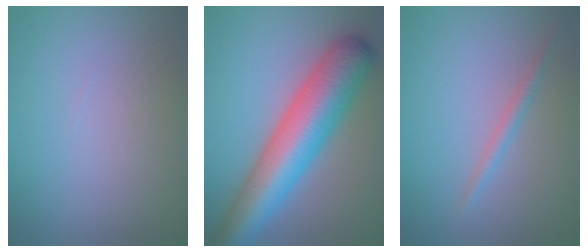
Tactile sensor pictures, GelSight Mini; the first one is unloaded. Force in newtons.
{"total": 11.2, "press": 11.2, "slide": 0.4}
{"total": 1.4, "press": 1.4, "slide": 0.1}